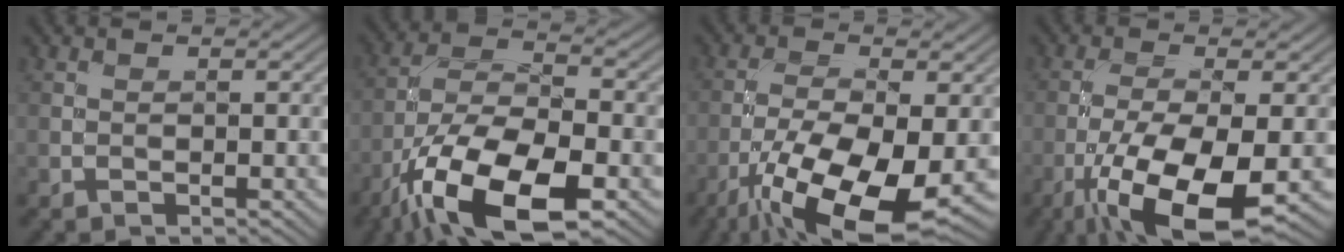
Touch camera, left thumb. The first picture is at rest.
{"total": 15.5, "force": [-8.5, 6.1, 11.5], "torque": [-0.221, -0.020, -0.168]}
{"total": 13.9, "force": [-6.7, 4.8, 11.2], "torque": [-0.220, -0.029, -0.121]}
{"total": 12.4, "force": [-5.4, 4.0, 10.4], "torque": [-0.210, -0.024, -0.096]}